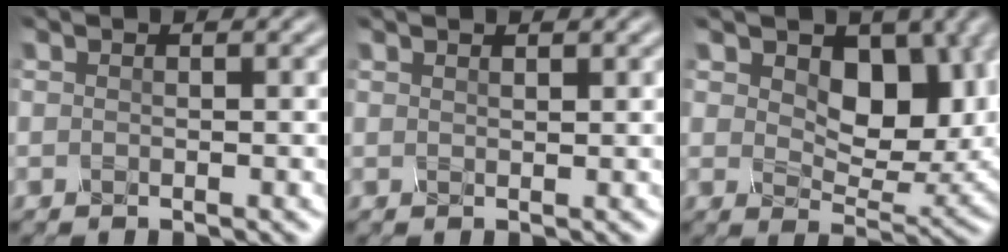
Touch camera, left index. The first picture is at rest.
{"total": 0.6, "force": [0.6, 0.0, 0.2], "torque": [-0.004, -0.001, 0.009]}
{"total": 8.4, "force": [2.4, 5.1, 6.2], "torque": [-0.097, -0.016, 0.034]}